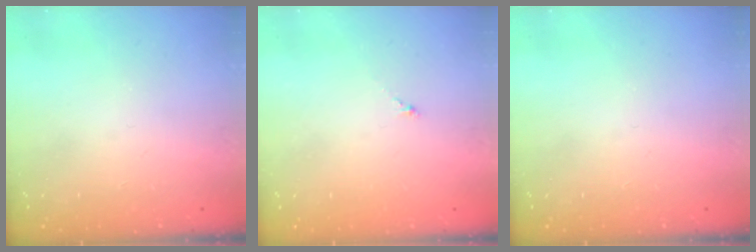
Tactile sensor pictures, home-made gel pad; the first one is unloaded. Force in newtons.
{"total": 0.0}
{"total": 0.0}